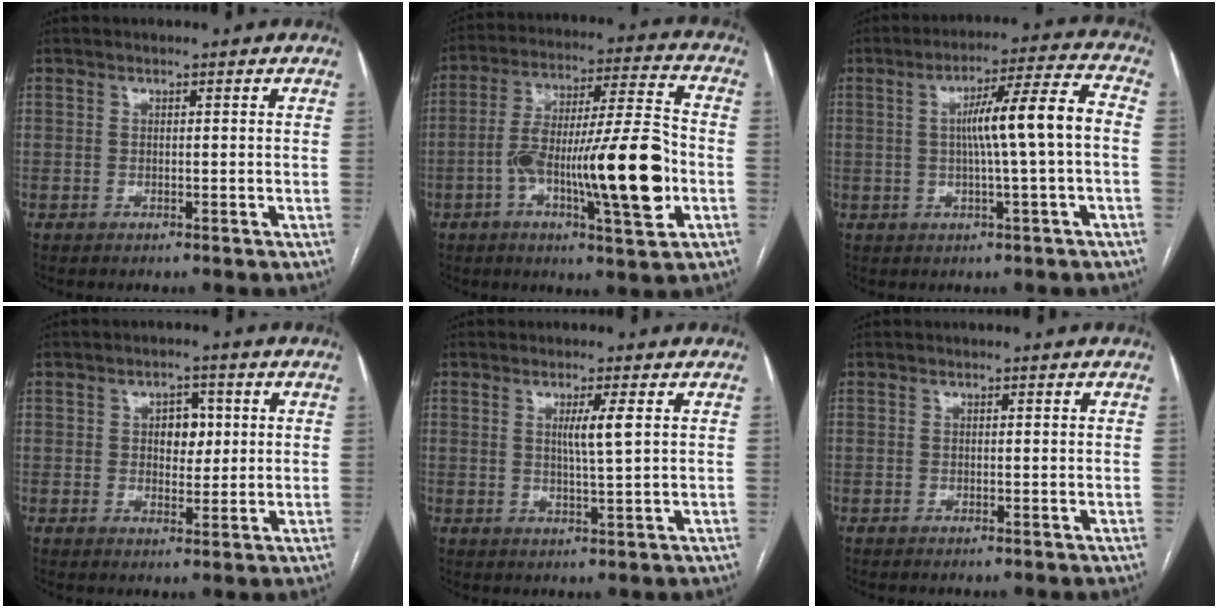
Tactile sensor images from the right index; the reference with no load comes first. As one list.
[{"total": 18.1, "force": [-4.7, 2.0, 17.3], "torque": [-0.292, 0.010, -0.072]}, {"total": 10.0, "force": [-0.1, -0.5, 10.0], "torque": [-0.160, 0.018, 0.000]}, {"total": 4.1, "force": [0.8, 2.6, 3.0], "torque": [-0.039, 0.009, 0.015]}, {"total": 3.5, "force": [0.9, -0.3, 3.4], "torque": [-0.062, -0.005, 0.015]}, {"total": 0.0}]